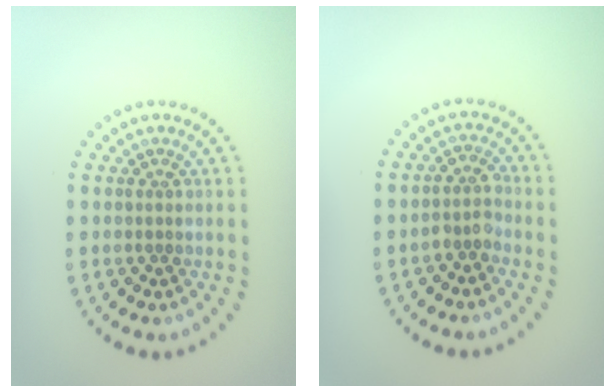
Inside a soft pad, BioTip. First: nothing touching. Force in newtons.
{"total": 1.7, "press": 1.4, "slide": 1.1}